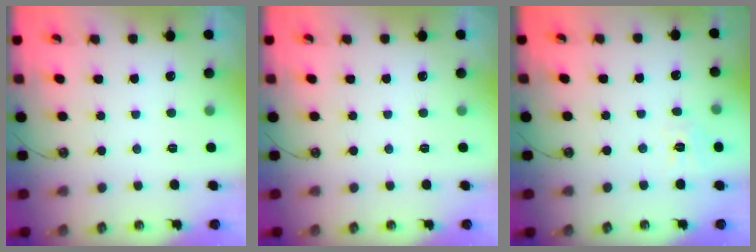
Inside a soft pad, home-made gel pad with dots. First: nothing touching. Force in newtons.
{"total": 0.0}
{"total": 7.0, "press": 6.9, "slide": 0.8}